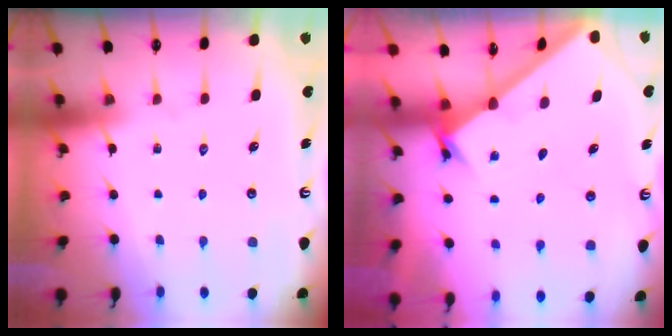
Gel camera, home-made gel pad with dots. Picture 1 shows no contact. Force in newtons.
{"total": 1.7, "press": 1.7, "slide": 0.2}